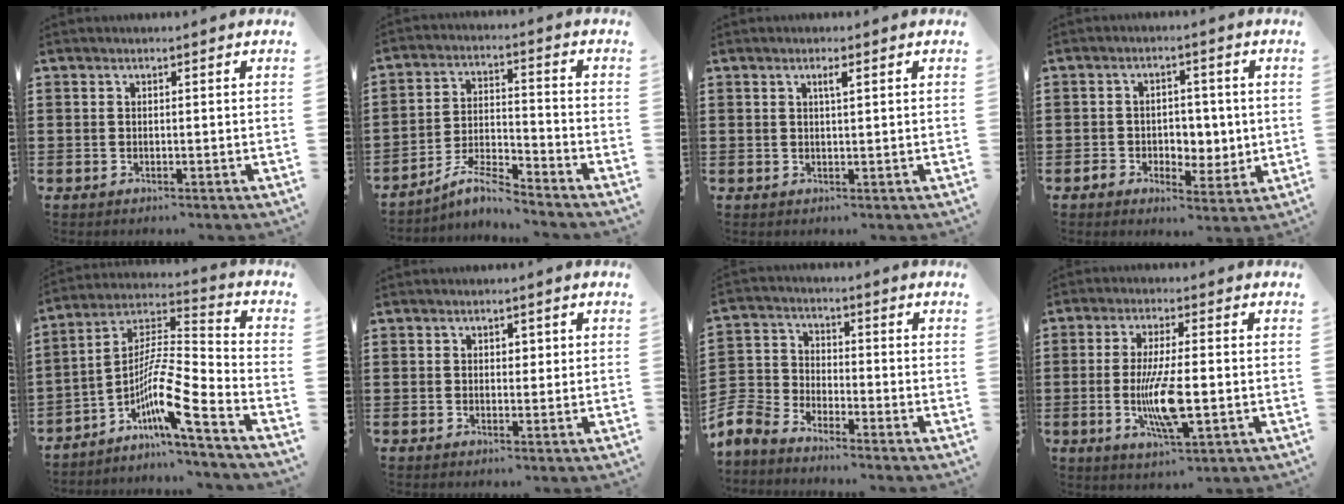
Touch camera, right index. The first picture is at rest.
{"total": 5.9, "force": [-5.3, 0.7, 2.5], "torque": [-0.055, -0.001, -0.105]}
{"total": 1.3, "force": [0.6, 0.1, 1.2], "torque": [-0.022, 0.003, 0.009]}
{"total": 4.3, "force": [-0.3, 3.7, 2.1], "torque": [-0.047, 0.008, -0.011]}
{"total": 10.6, "force": [-5.9, 1.1, 8.7], "torque": [-0.175, -0.023, -0.118]}
{"total": 1.2, "force": [0.4, 0.9, 0.6], "torque": [-0.006, 0.003, 0.005]}
{"total": 6.1, "force": [-5.9, 1.3, 0.9], "torque": [-0.050, -0.003, -0.128]}
{"total": 9.1, "force": [-1.4, 2.3, 8.7], "torque": [-0.179, -0.015, -0.029]}